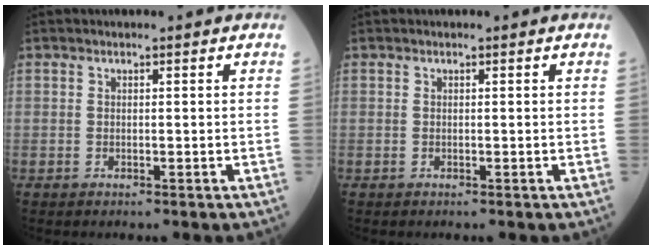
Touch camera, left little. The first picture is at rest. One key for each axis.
{"total": 0.0}